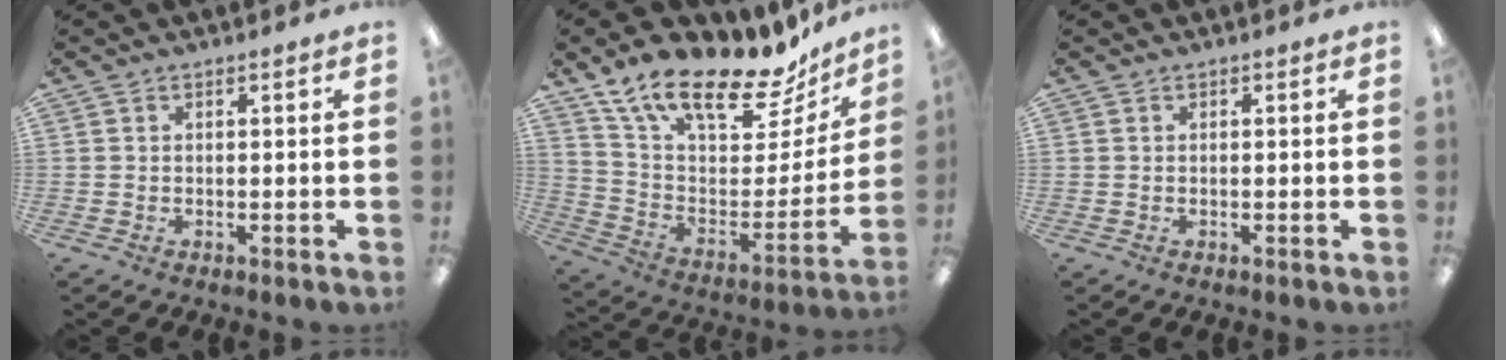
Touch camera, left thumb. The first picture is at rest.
{"total": 20.8, "force": [16.0, 7.2, 11.2], "torque": [-0.178, -0.120, 0.271]}
{"total": 0.0}